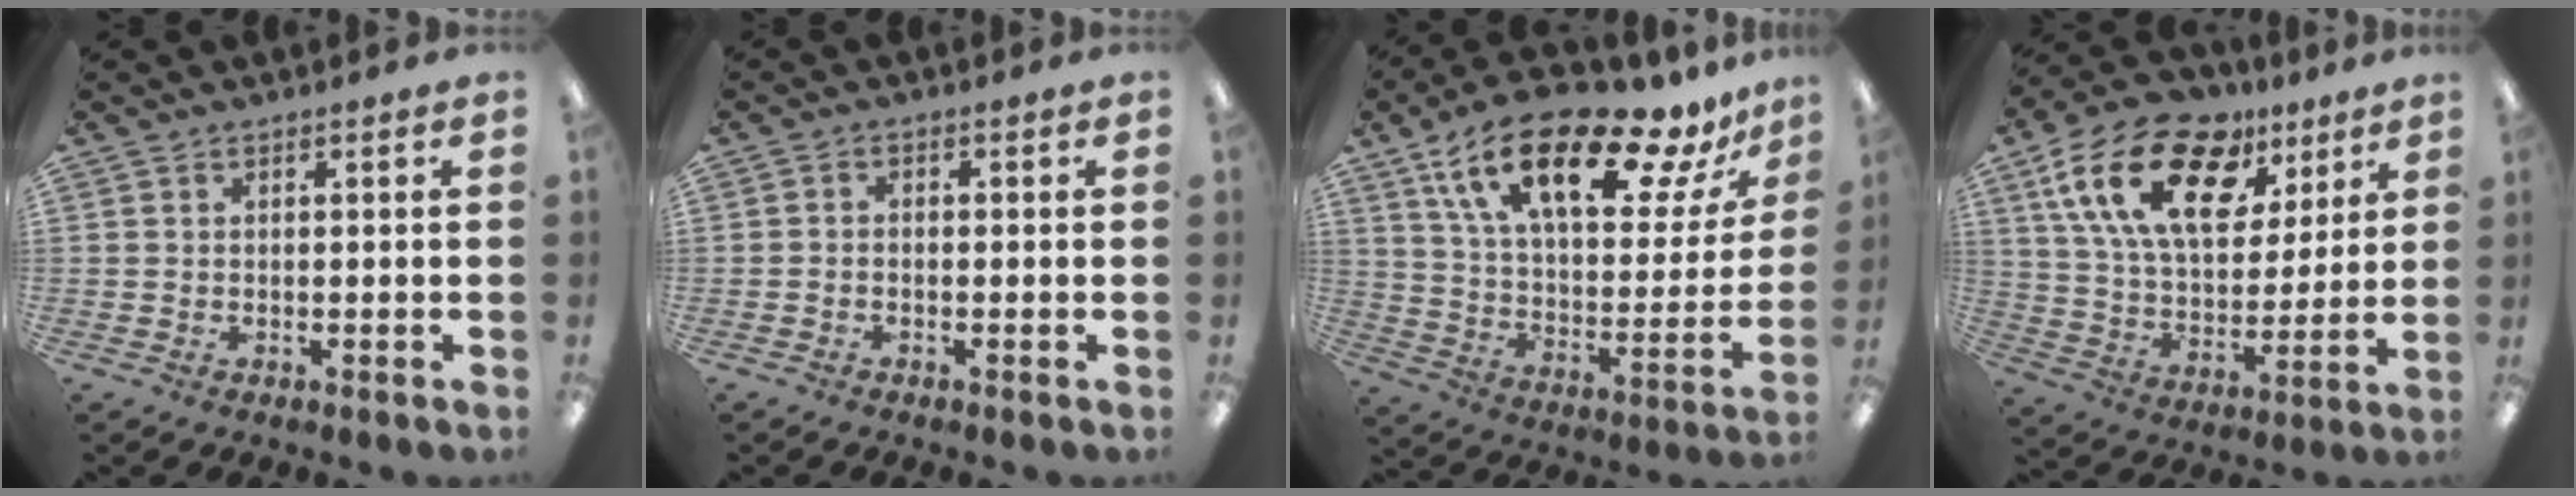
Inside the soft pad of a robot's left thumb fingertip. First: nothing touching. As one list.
[{"total": 1.1, "force": [-1.0, 0.3, 0.6], "torque": [-0.008, 0.003, -0.018]}, {"total": 24.1, "force": [15.9, 8.5, 16.1], "torque": [-0.267, -0.087, 0.264]}, {"total": 21.8, "force": [10.7, 12.3, 14.4], "torque": [-0.262, -0.032, 0.191]}]